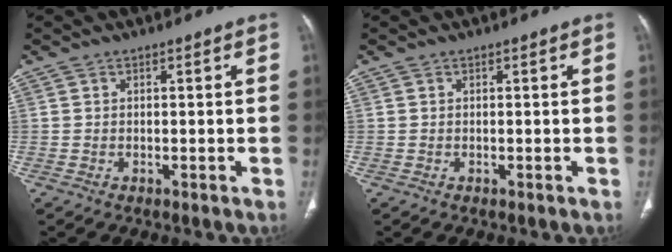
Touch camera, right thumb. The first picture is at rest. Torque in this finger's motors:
{"motor_torque": [-0.15, 0.15, -0.11, 0.11, 0.01]}